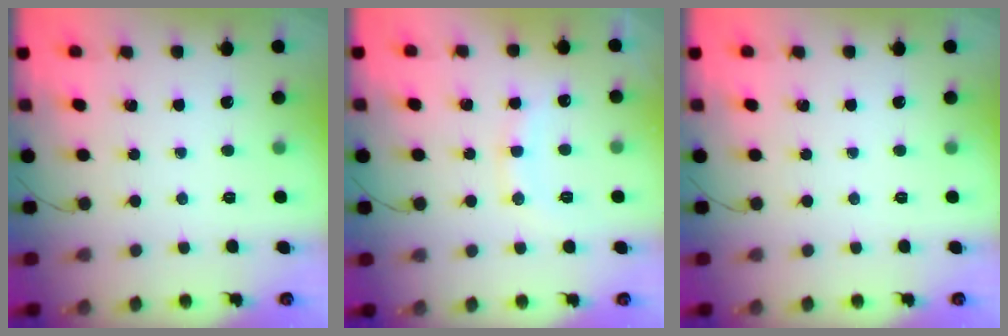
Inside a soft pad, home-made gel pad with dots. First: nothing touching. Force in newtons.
{"total": 10.3, "press": 10.2, "slide": 1.2}
{"total": 0.0}